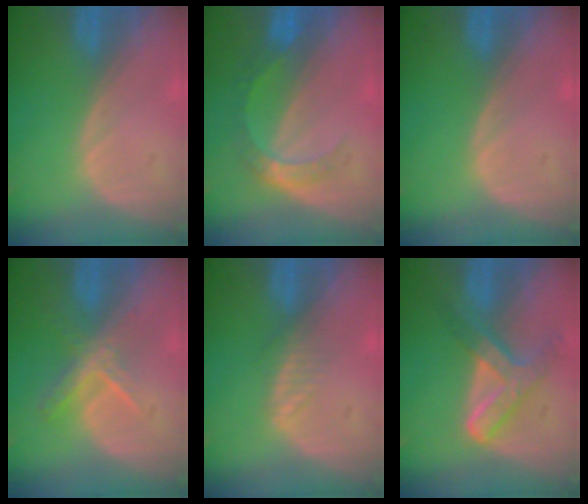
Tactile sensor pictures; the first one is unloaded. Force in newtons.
{"total": 5.2, "press": 4.7, "slide": 2.3}
{"total": 0.0}
{"total": 5.7, "press": 5.0, "slide": 2.9}
{"total": 2.0, "press": 2.0, "slide": 0.2}
{"total": 7.2, "press": 6.0, "slide": 3.8}